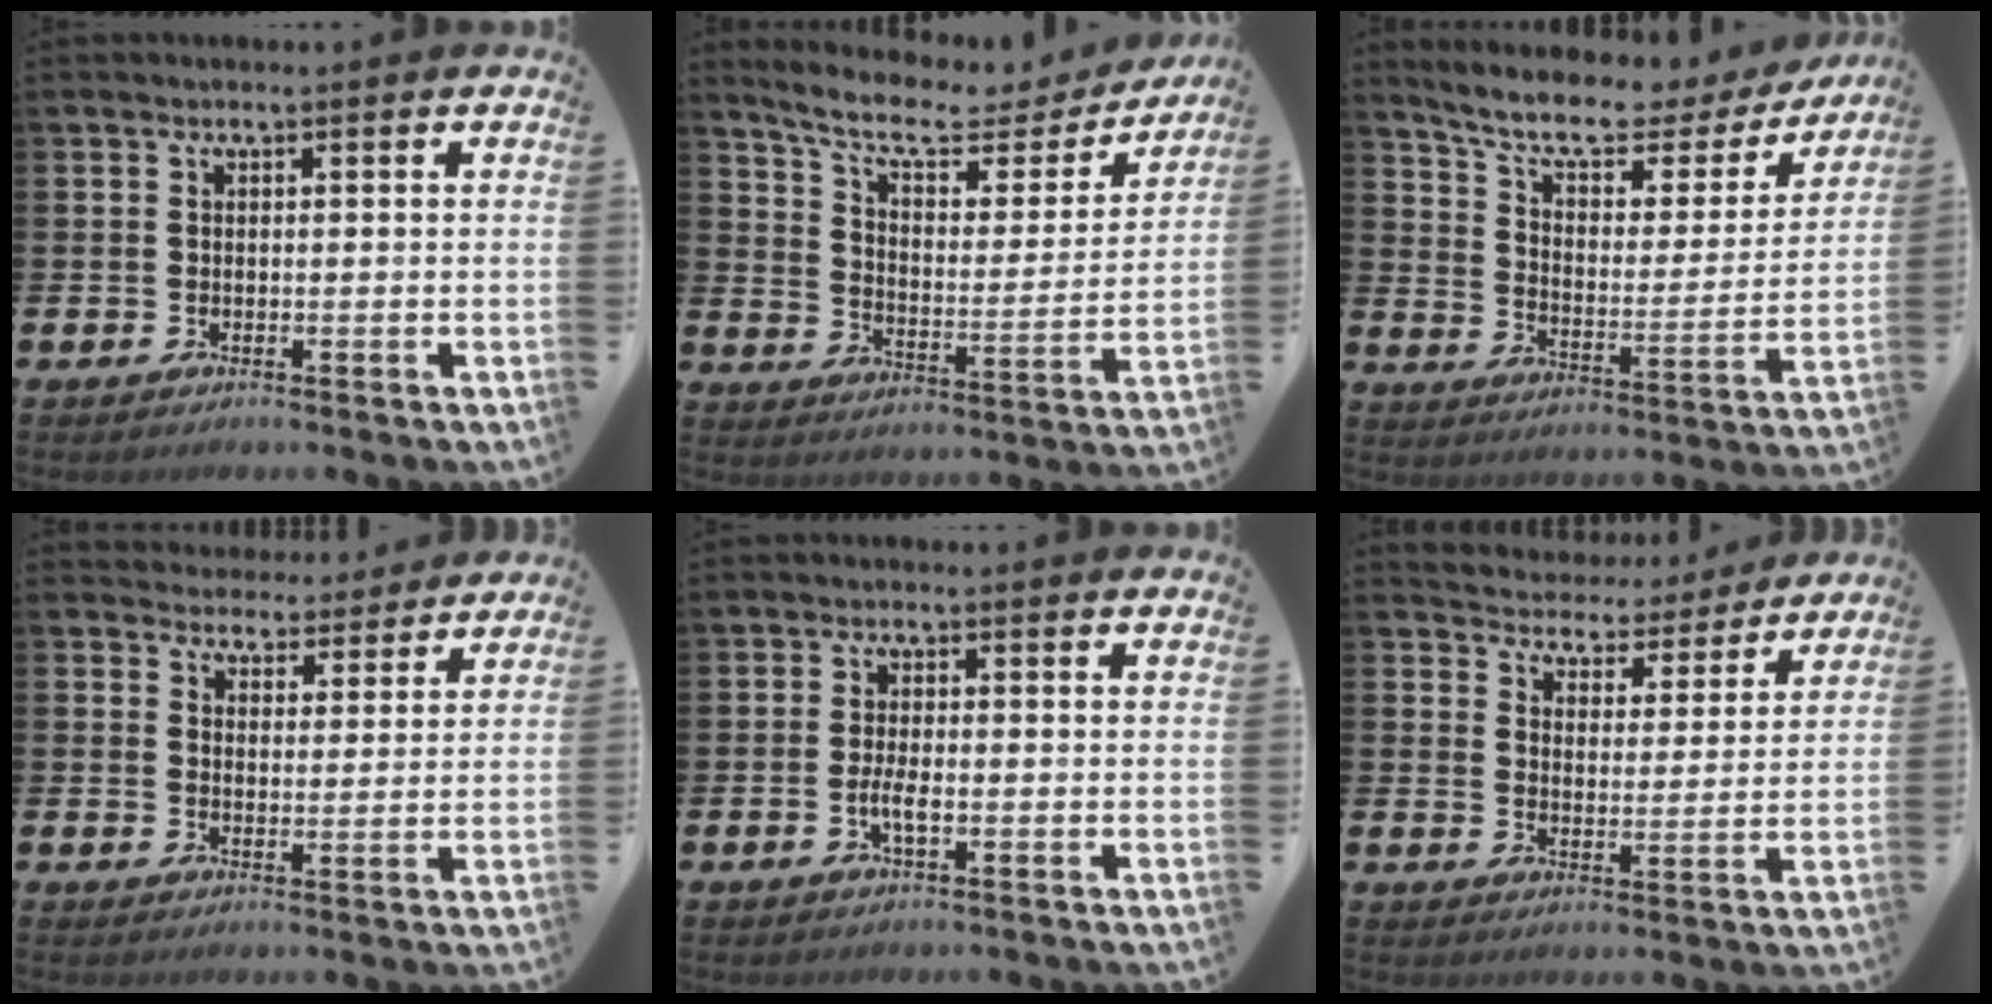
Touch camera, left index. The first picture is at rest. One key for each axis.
{"total": 9.1, "fx": 7.9, "fy": 2.5, "fz": 3.8, "tx": -0.101, "ty": -0.050, "tz": 0.132}
{"total": 8.9, "fx": 7.6, "fy": 2.8, "fz": 3.8, "tx": -0.099, "ty": -0.050, "tz": 0.125}
{"total": 4.1, "fx": 3.9, "fy": 1.0, "fz": -0.5, "tx": -0.007, "ty": -0.033, "tz": 0.069}
{"total": 2.4, "fx": -0.7, "fy": 0.7, "fz": 2.2, "tx": -0.038, "ty": 0.001, "tz": -0.014}
{"total": 4.9, "fx": 4.7, "fy": 1.4, "fz": -0.2, "tx": -0.022, "ty": -0.045, "tz": 0.080}